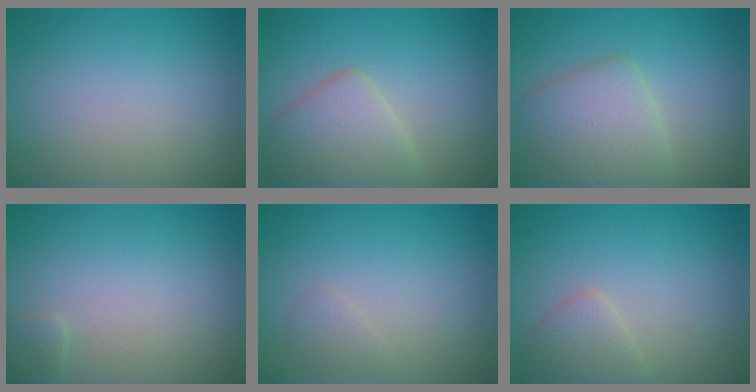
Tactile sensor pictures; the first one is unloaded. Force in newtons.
{"total": 4.3, "press": 4.3, "slide": 0.1}
{"total": 4.8, "press": 4.8, "slide": 0.3}
{"total": 0.8, "press": 0.8, "slide": 0.0}
{"total": 0.8, "press": 0.8, "slide": 0.0}
{"total": 2.0, "press": 2.0, "slide": 0.0}